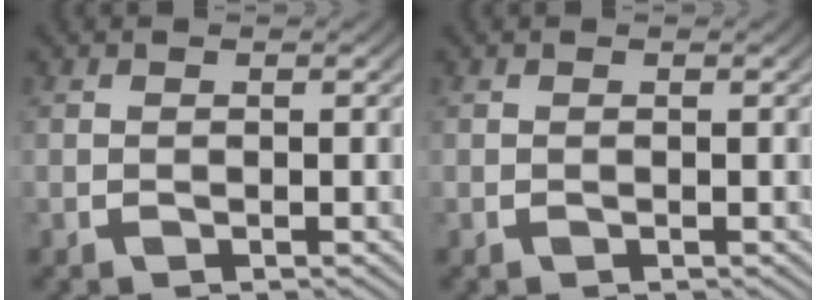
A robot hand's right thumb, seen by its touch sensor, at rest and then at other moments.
{"total": 0.0}